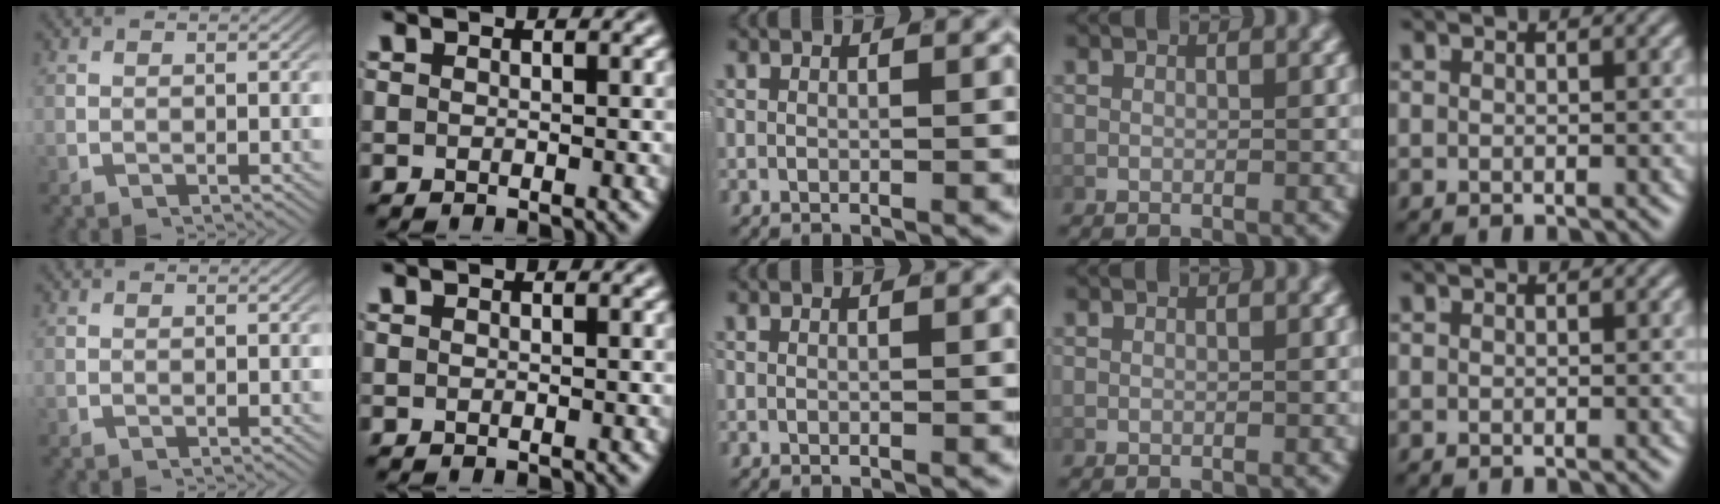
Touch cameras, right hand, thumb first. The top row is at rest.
{}